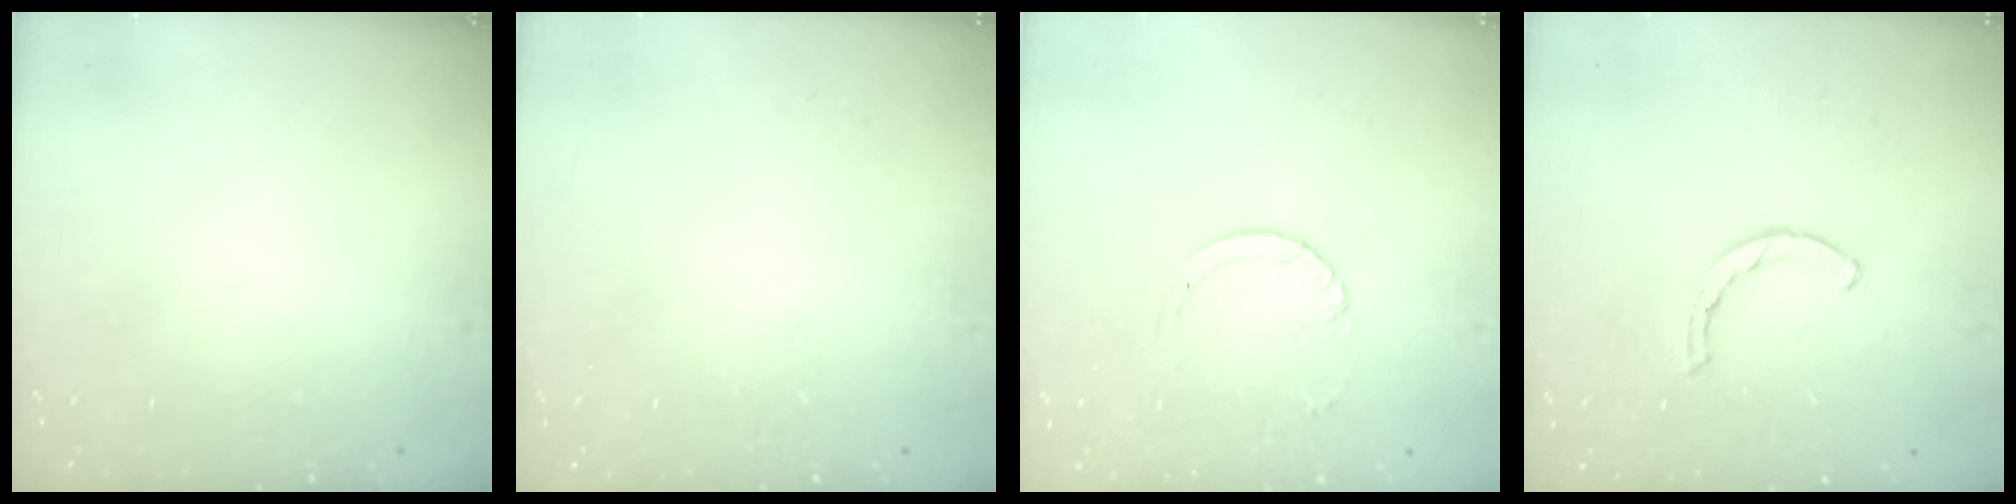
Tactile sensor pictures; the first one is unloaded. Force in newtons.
{"total": 2.6, "press": 2.6, "slide": 0.2}
{"total": 3.0, "press": 2.9, "slide": 0.4}
{"total": 2.1, "press": 2.1, "slide": 0.2}